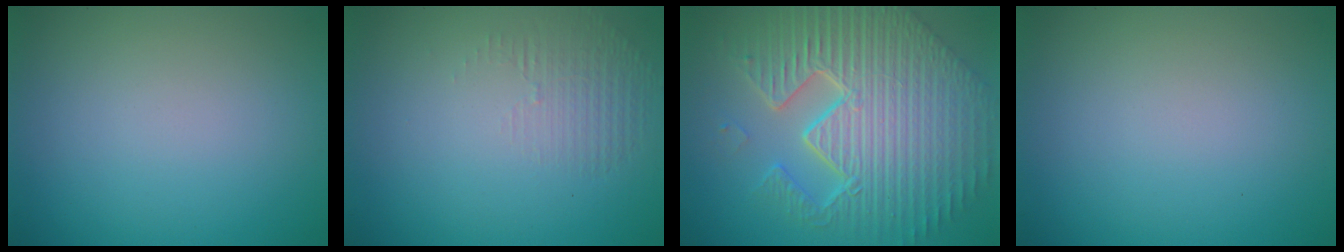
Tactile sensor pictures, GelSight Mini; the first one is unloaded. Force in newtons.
{"total": 1.4, "press": 0.1, "slide": 1.4}
{"total": 11.7, "press": 7.5, "slide": 9.0}
{"total": 0.0}